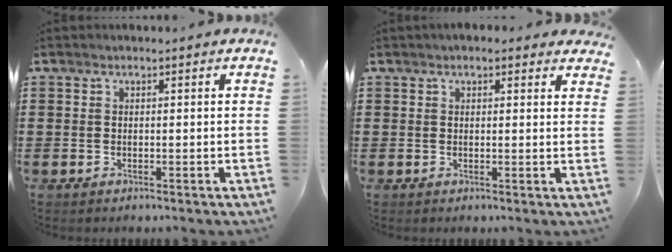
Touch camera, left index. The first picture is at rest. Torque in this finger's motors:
{"motor_torque": [0.13, -1.46, 0.61, 0.09]}